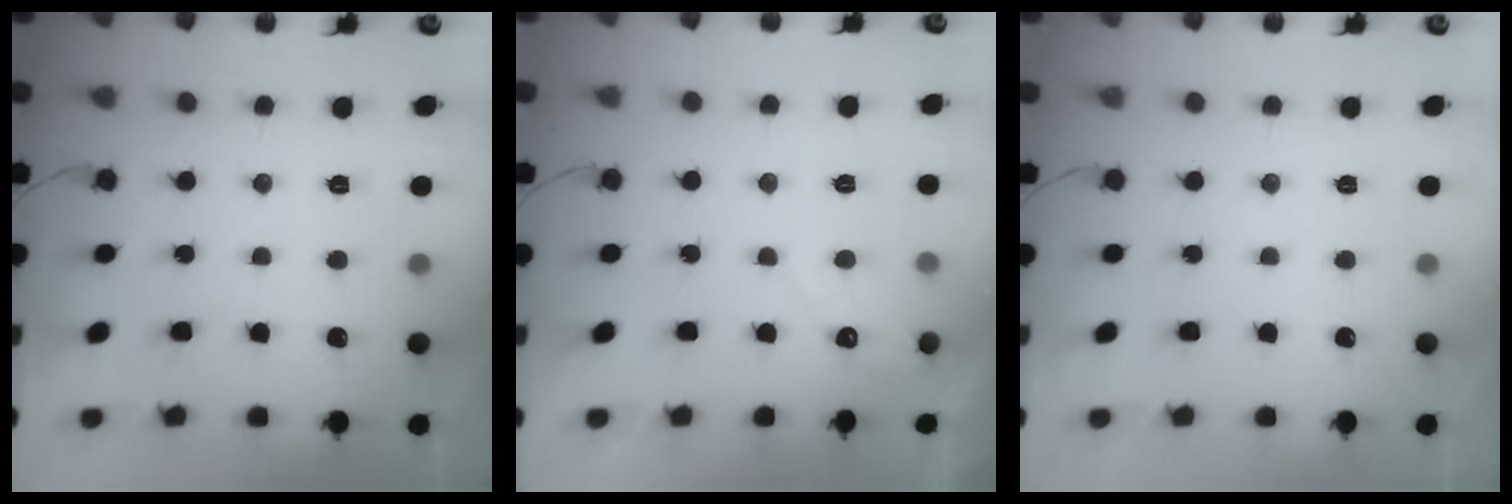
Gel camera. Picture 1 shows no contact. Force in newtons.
{"total": 2.5, "press": 2.5, "slide": 0.1}
{"total": 0.0}